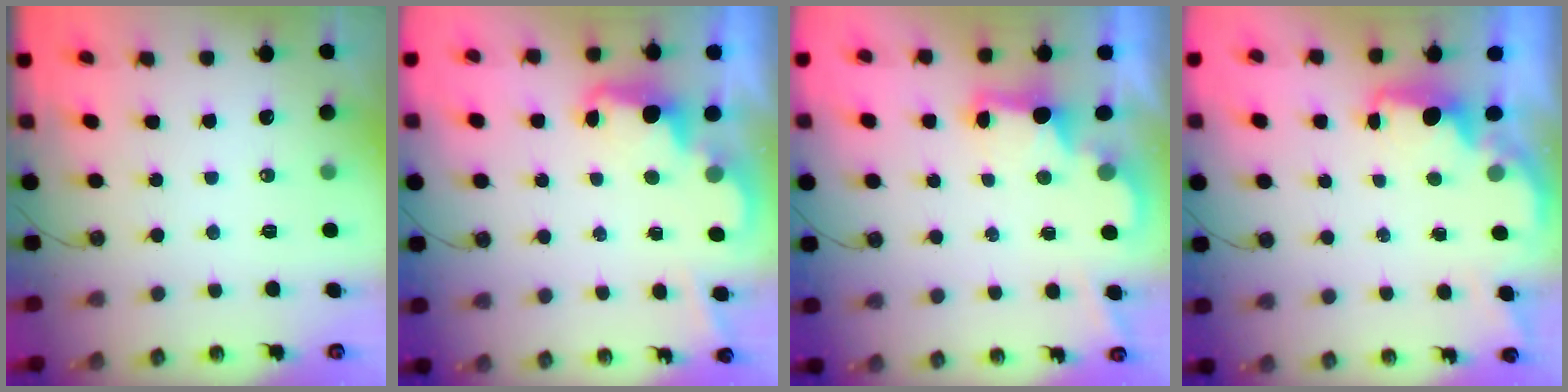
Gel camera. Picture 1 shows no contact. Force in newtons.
{"total": 2.4, "press": 2.3, "slide": 0.5}
{"total": 2.4, "press": 2.3, "slide": 0.7}
{"total": 2.0, "press": 1.9, "slide": 0.7}